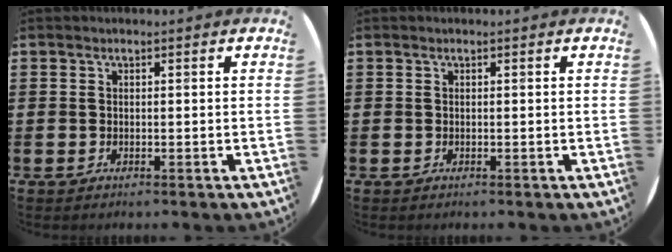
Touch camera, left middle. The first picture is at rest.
{"total": 0.0}